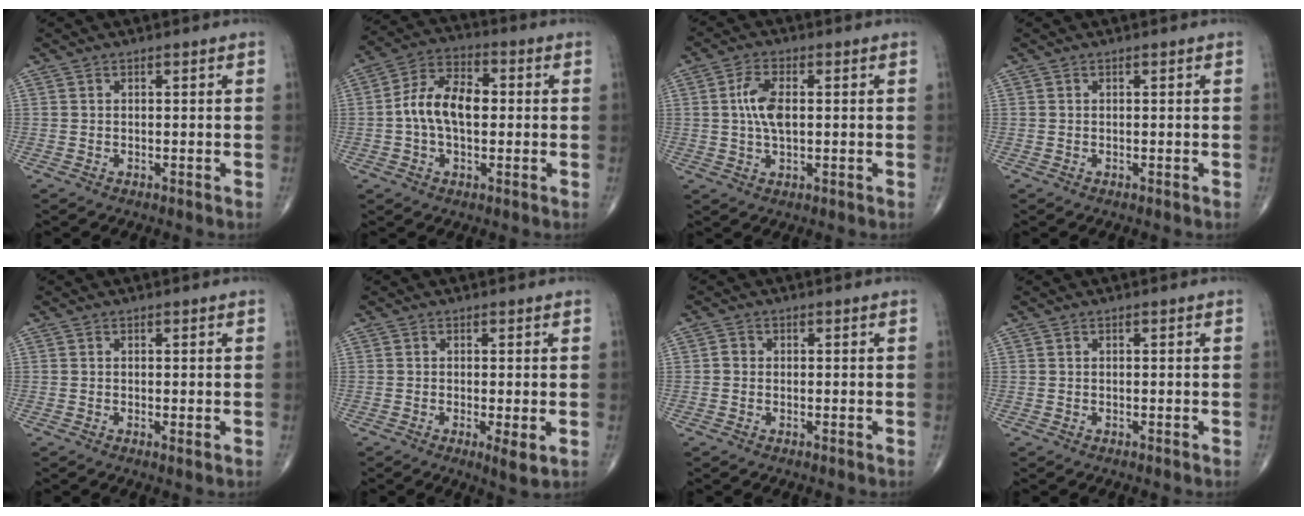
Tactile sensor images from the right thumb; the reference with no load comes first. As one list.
[{"total": 10.8, "force": [-0.1, 6.5, 8.6], "torque": [-0.155, 0.028, -0.010]}, {"total": 6.3, "force": [0.6, 3.0, 5.5], "torque": [-0.114, 0.005, 0.008]}, {"total": 0.0}, {"total": 0.8, "force": [0.0, 0.1, 0.8], "torque": [-0.016, -0.004, -0.001]}, {"total": 3.4, "force": [-0.7, 0.7, 3.3], "torque": [-0.060, -0.014, -0.013]}, {"total": 1.3, "force": [-0.1, 1.1, 0.5], "torque": [-0.003, 0.003, -0.005]}, {"total": 0.0}]